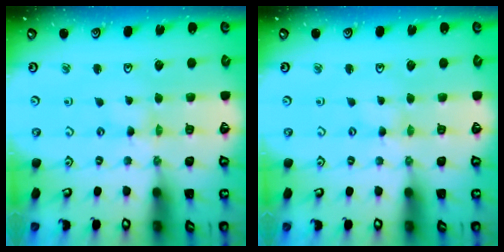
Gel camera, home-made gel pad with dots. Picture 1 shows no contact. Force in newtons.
{"total": 0.6, "press": 0.6, "slide": 0.2}